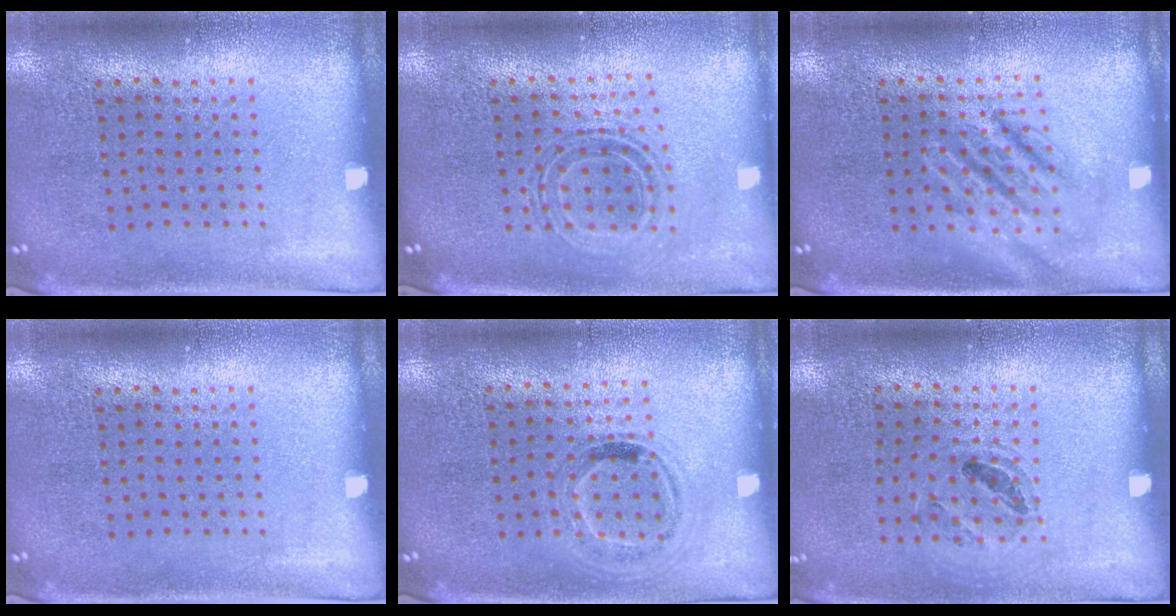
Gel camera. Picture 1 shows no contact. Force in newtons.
{"total": 0.8, "press": 0.7, "slide": 0.3}
{"total": 2.6, "press": 2.6, "slide": 0.3}
{"total": 0.0}
{"total": 1.0, "press": 0.9, "slide": 0.3}
{"total": 0.9, "press": 0.9, "slide": 0.1}